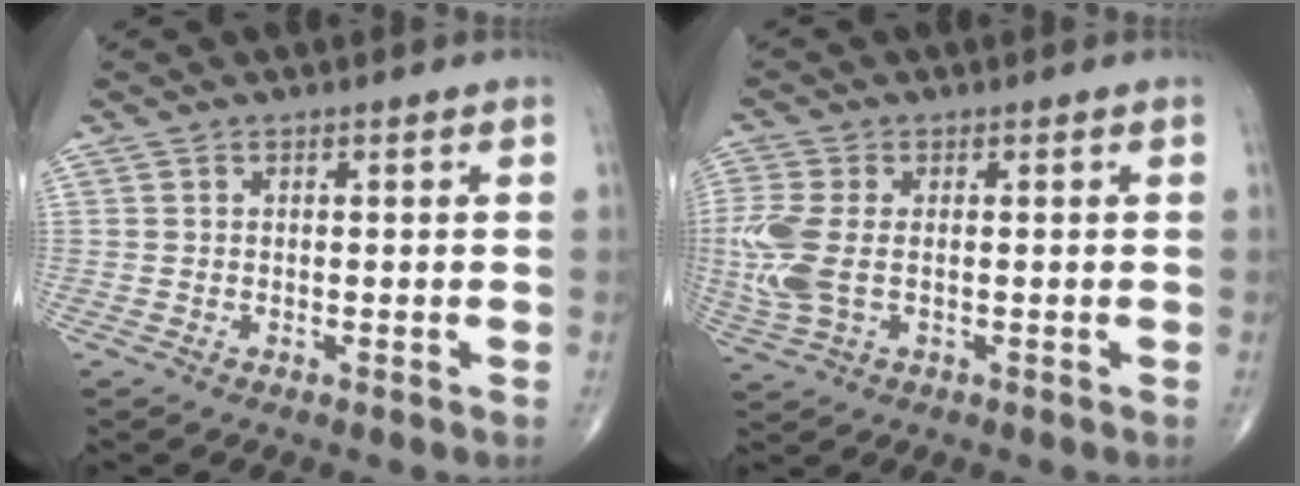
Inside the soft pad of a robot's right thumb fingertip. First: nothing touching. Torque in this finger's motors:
{"motor_torque": [0.25, 0.22, 0.91, 0.12, 0.09]}